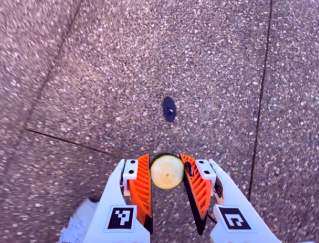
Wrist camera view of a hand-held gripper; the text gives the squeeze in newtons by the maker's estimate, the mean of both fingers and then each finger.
{"total": 10.3, "left": 10.2, "right": 10.3}